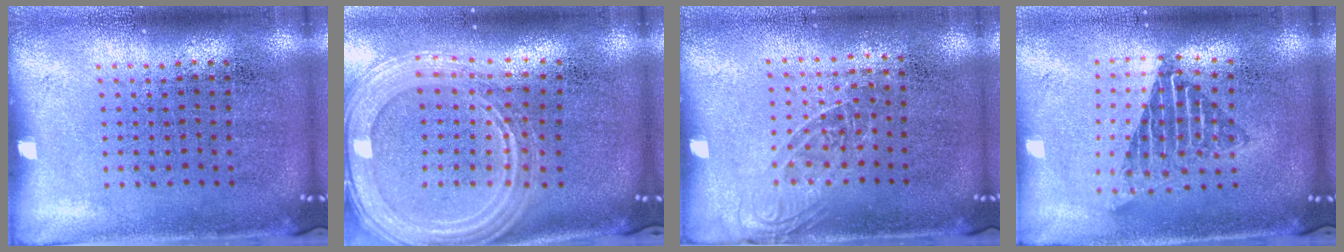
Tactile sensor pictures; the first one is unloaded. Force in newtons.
{"total": 2.5, "press": 2.2, "slide": 1.3}
{"total": 1.4, "press": 1.0, "slide": 0.9}
{"total": 1.7, "press": 1.4, "slide": 1.0}